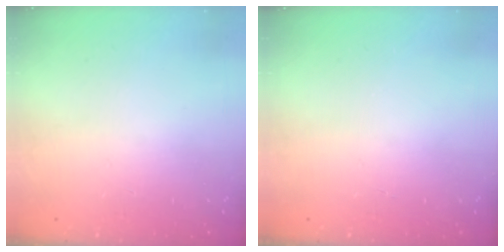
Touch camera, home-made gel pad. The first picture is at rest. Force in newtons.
{"total": 0.0}